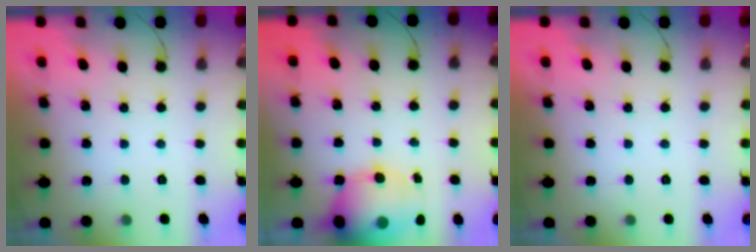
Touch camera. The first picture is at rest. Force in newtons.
{"total": 16.3, "press": 15.9, "slide": 3.8}
{"total": 0.0}